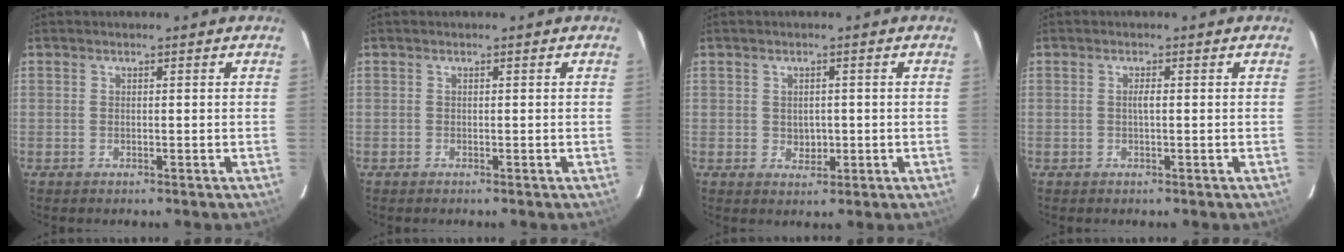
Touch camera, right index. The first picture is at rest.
{"total": 0.0}
{"total": 2.9, "force": [-0.2, 2.4, 1.5], "torque": [-0.023, 0.002, 0.002]}
{"total": 1.1, "force": [-0.1, 0.0, 1.1], "torque": [-0.021, 0.002, -0.002]}